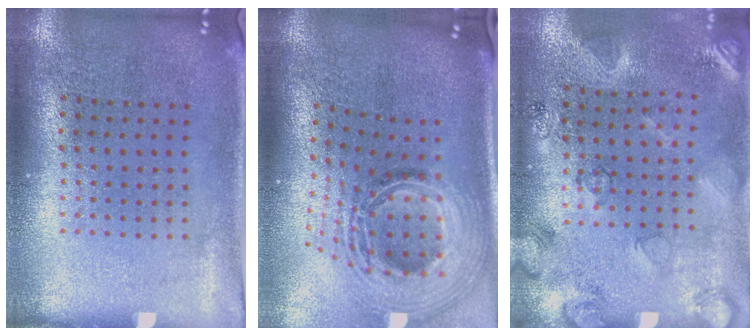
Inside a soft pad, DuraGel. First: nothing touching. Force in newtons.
{"total": 2.7, "press": 1.8, "slide": 2.0}
{"total": 2.1, "press": 1.9, "slide": 1.0}